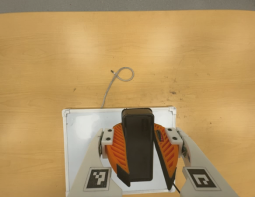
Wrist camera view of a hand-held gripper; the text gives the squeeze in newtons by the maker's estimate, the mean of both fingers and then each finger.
{"total": 9.8, "left": 9.7, "right": 9.9}